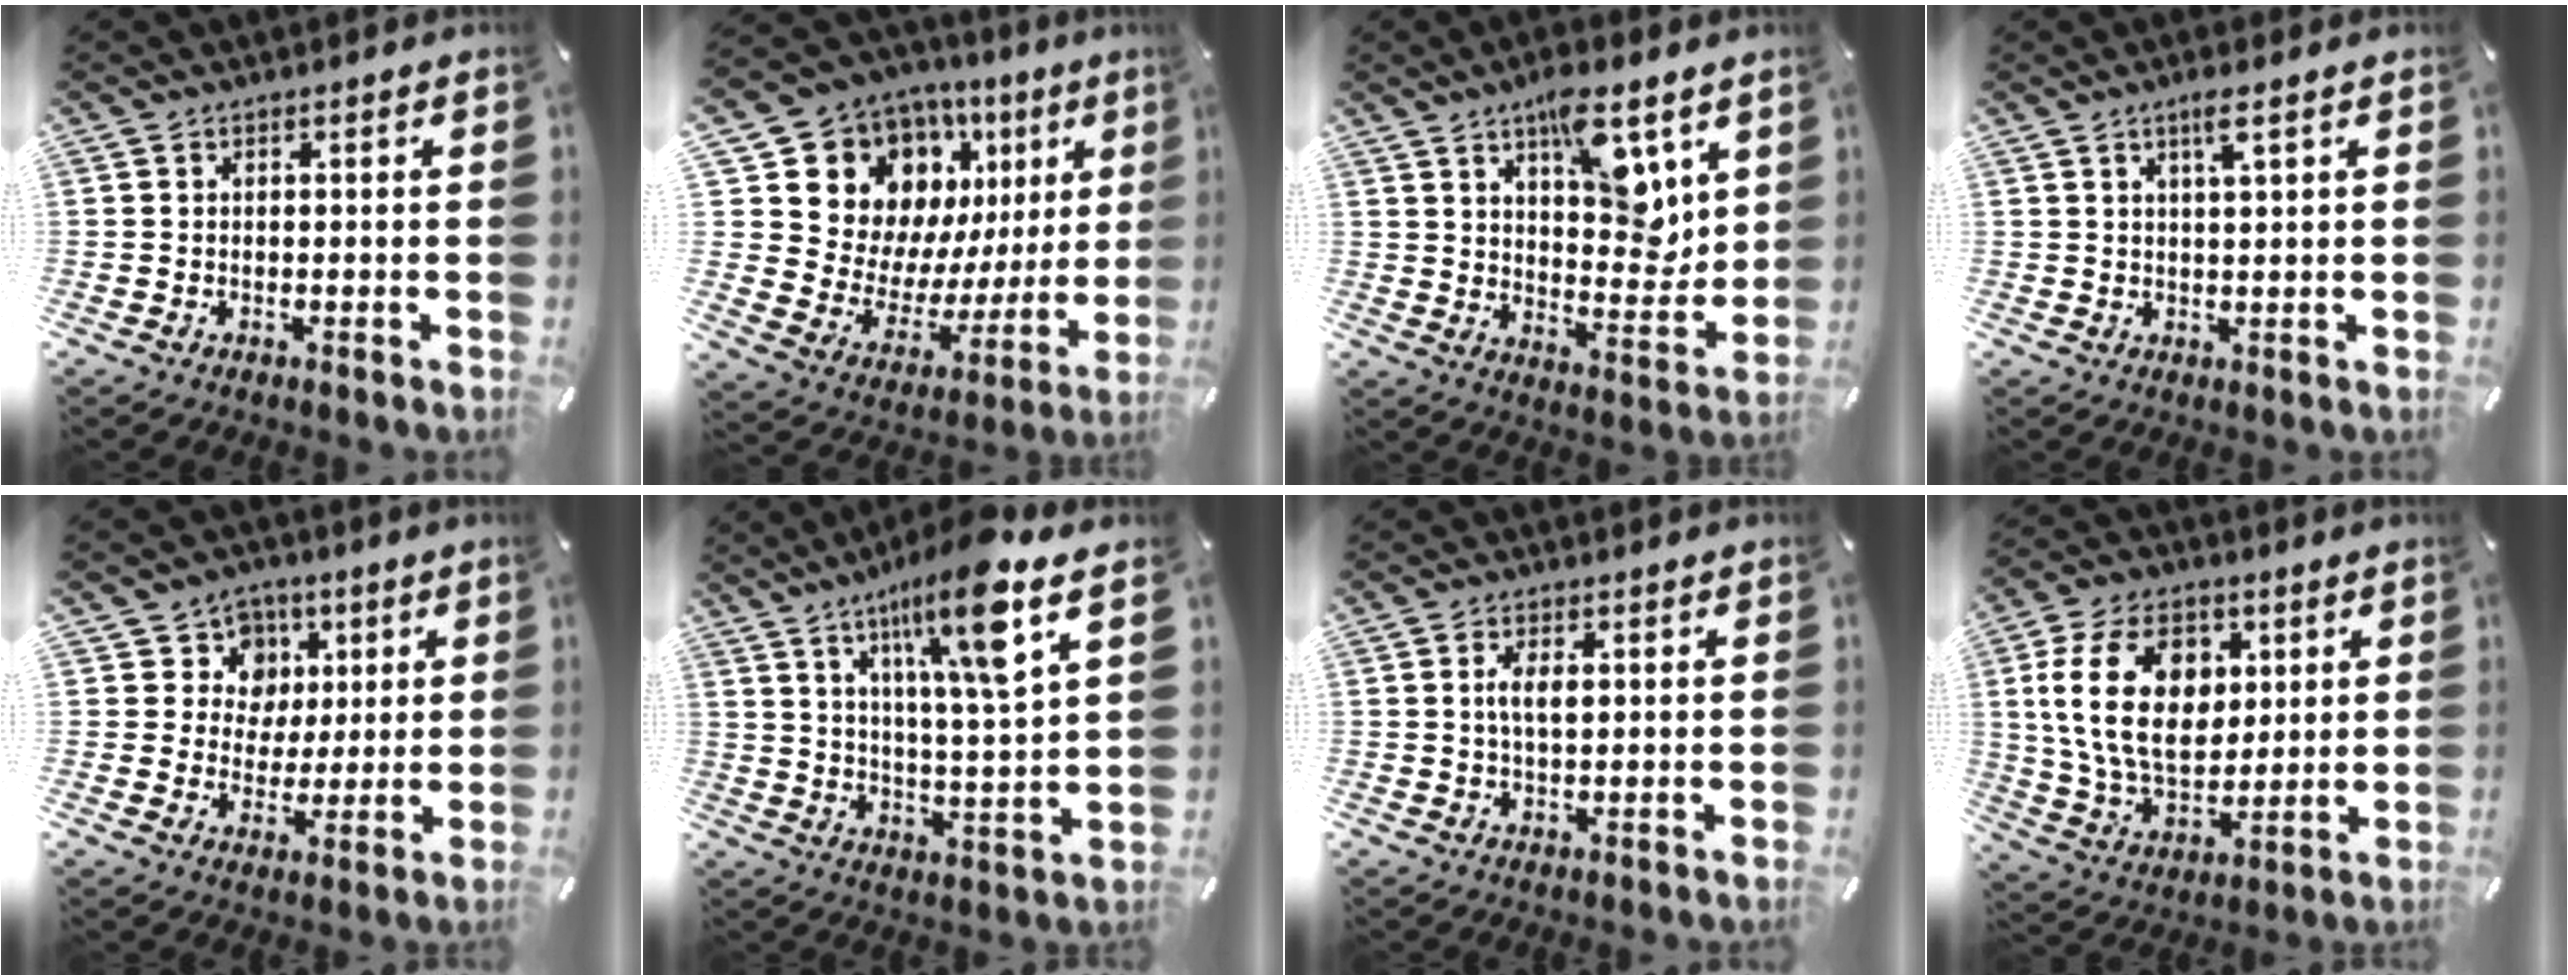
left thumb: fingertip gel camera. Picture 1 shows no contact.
{"total": 15.1, "force": [9.2, 11.0, 4.5], "torque": [-0.078, -0.089, 0.179]}
{"total": 13.9, "force": [7.8, 6.1, 9.7], "torque": [-0.122, -0.052, 0.131]}
{"total": 3.7, "force": [2.1, 0.3, 3.0], "torque": [-0.064, 0.000, 0.035]}
{"total": 9.0, "force": [2.4, 8.5, 1.5], "torque": [-0.022, -0.014, 0.047]}
{"total": 15.4, "force": [9.2, 2.3, 12.2], "torque": [-0.205, -0.038, 0.140]}
{"total": 3.9, "force": [0.7, 1.6, 3.5], "torque": [-0.078, 0.003, 0.007]}
{"total": 17.5, "force": [4.5, 12.1, 11.8], "torque": [-0.230, 0.007, 0.077]}